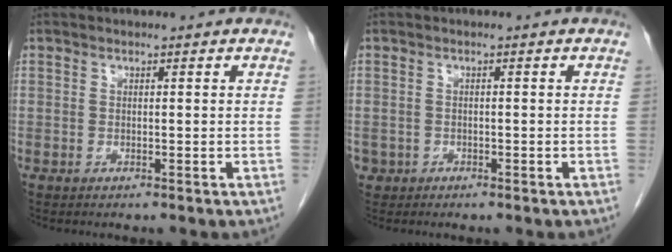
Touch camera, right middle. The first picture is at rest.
{"total": 1.3, "force": [-0.7, 1.1, 0.1], "torque": [-0.005, 0.005, -0.010]}